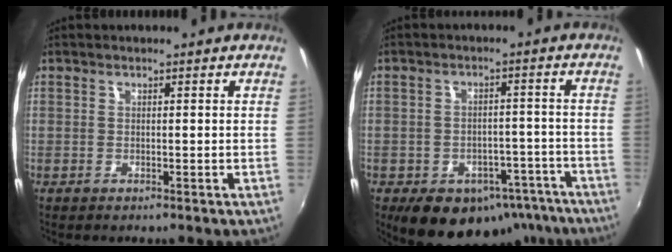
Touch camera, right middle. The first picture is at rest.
{"total": 14.9, "force": [-9.9, 9.3, 6.2], "torque": [-0.110, 0.024, -0.098]}